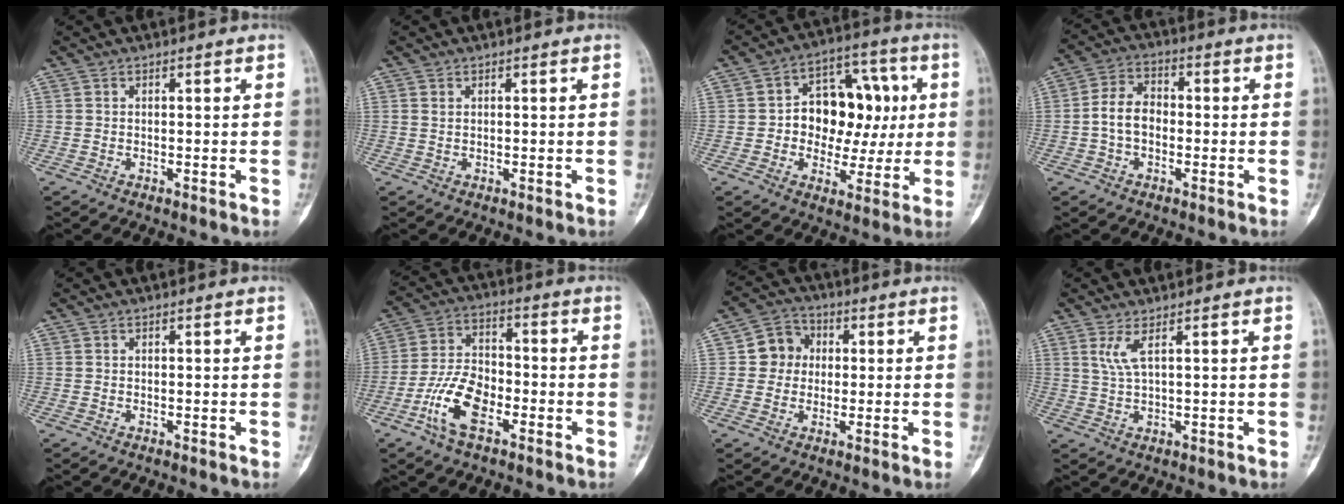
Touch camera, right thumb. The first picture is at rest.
{"total": 0.6, "force": [0.2, 0.3, 0.4], "torque": [-0.013, 0.004, 0.005]}
{"total": 15.6, "force": [1.1, 11.1, 10.9], "torque": [-0.099, 0.033, 0.016]}
{"total": 6.9, "force": [-1.0, 4.9, 4.9], "torque": [-0.081, 0.025, -0.027]}
{"total": 0.0}
{"total": 10.7, "force": [-4.8, 5.5, 7.9], "torque": [-0.151, 0.026, -0.094]}
{"total": 6.5, "force": [0.5, 6.0, 2.4], "torque": [-0.006, 0.011, -0.002]}
{"total": 3.3, "force": [1.5, 0.4, 2.9], "torque": [-0.072, -0.009, 0.041]}